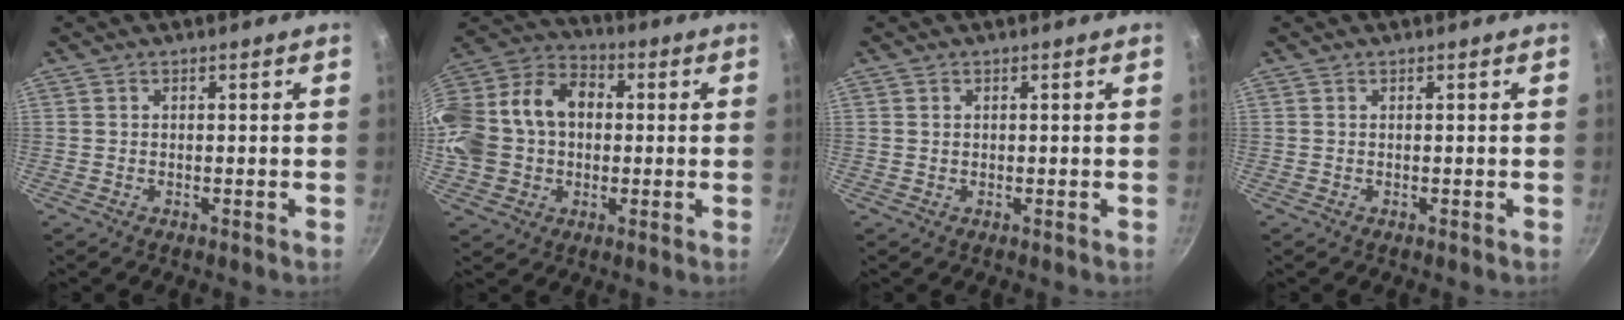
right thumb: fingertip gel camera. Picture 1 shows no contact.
{"total": 20.9, "force": [0.6, 16.2, 13.3], "torque": [-0.257, 0.056, 0.001]}
{"total": 0.6, "force": [0.2, 0.5, 0.1], "torque": [0.001, 0.002, 0.003]}
{"total": 0.0}